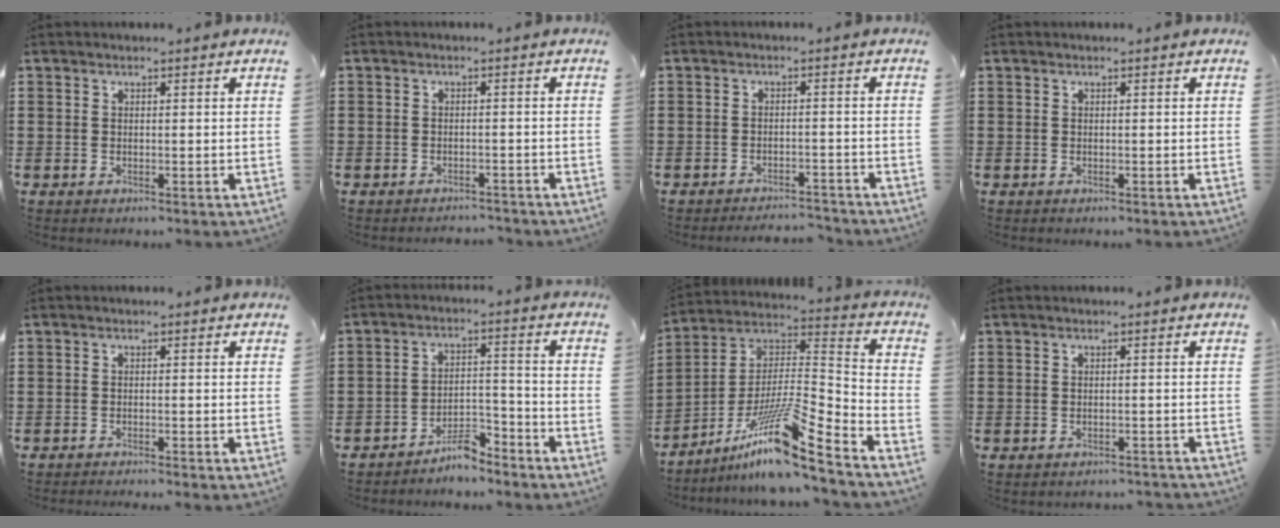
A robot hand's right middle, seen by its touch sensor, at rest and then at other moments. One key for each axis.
{"total": 2.0, "fx": -2.0, "fy": 0.4, "fz": -0.3, "tx": 0.000, "ty": 0.003, "tz": -0.046}
{"total": 3.0, "fx": -3.0, "fy": 0.2, "fz": -0.2, "tx": -0.004, "ty": 0.001, "tz": -0.065}
{"total": 0.0}
{"total": 1.2, "fx": -1.1, "fy": -0.2, "fz": 0.2, "tx": -0.004, "ty": 0.002, "tz": -0.023}
{"total": 5.4, "fx": -5.1, "fy": 1.1, "fz": 1.2, "tx": -0.020, "ty": 0.017, "tz": -0.103}
{"total": 14.2, "fx": -9.1, "fy": 1.3, "fz": 10.8, "tx": -0.213, "ty": -0.005, "tz": -0.173}
{"total": 1.3, "fx": -1.3, "fy": 0.1, "fz": 0.0, "tx": -0.004, "ty": 0.002, "tz": -0.027}